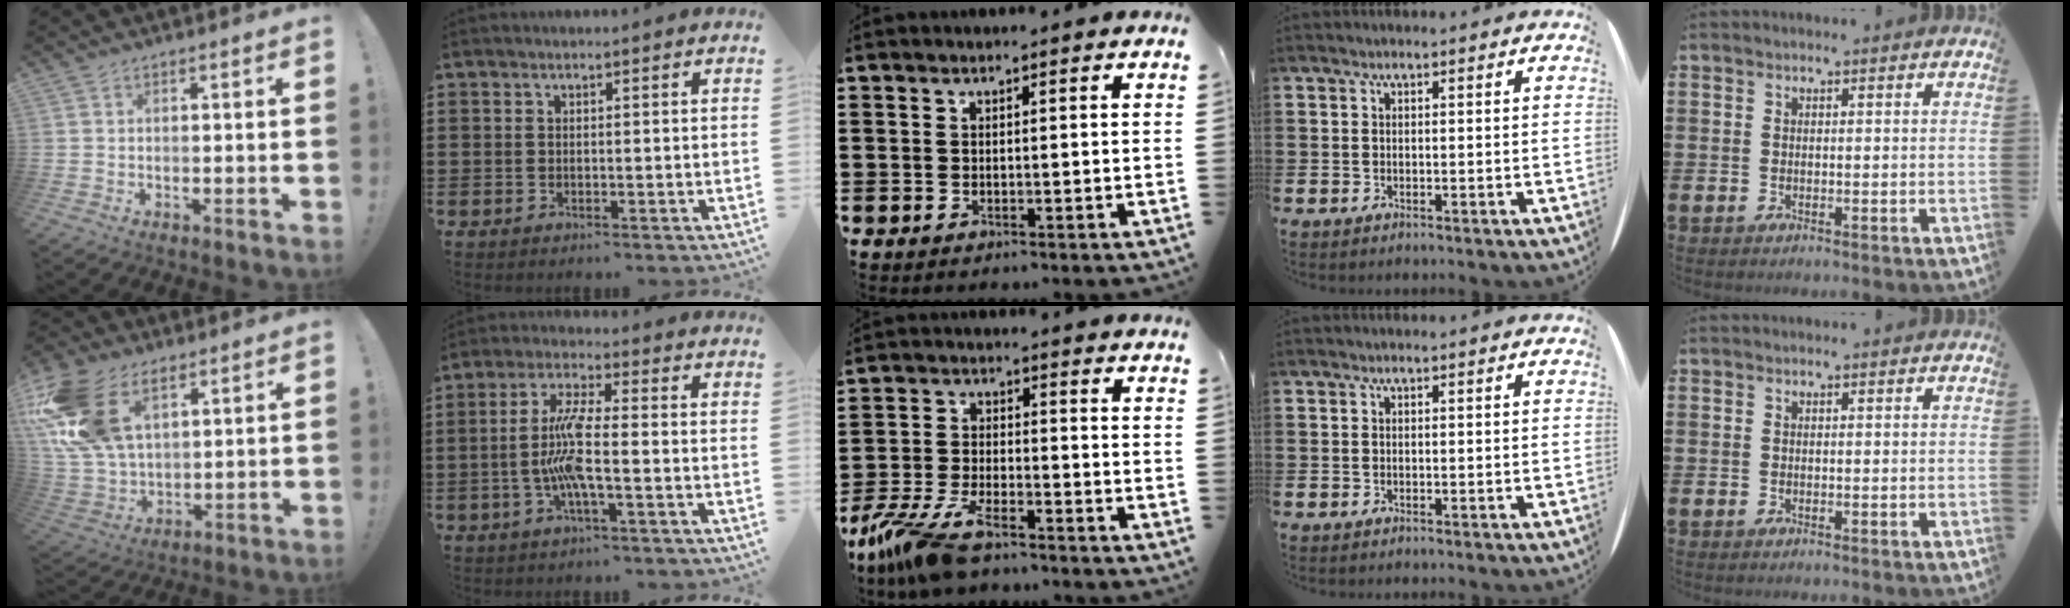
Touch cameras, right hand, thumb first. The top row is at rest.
{"thumb": {"total": 20.0, "force": [9.1, 12.8, 12.4], "torque": [-0.254, -0.032, 0.177]}, "index": {"total": 8.2, "force": [-1.8, 1.5, 7.9], "torque": [-0.180, -0.013, -0.044]}, "middle": {"total": 8.0, "force": [-6.1, 1.9, 4.8], "torque": [-0.120, -0.006, -0.122]}}